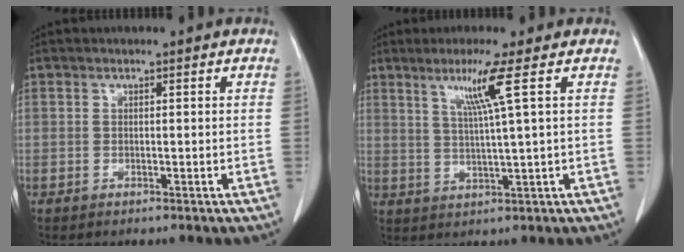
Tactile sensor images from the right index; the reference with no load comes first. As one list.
[{"total": 6.3, "force": [2.7, -1.5, 5.5], "torque": [-0.110, -0.008, 0.057]}]